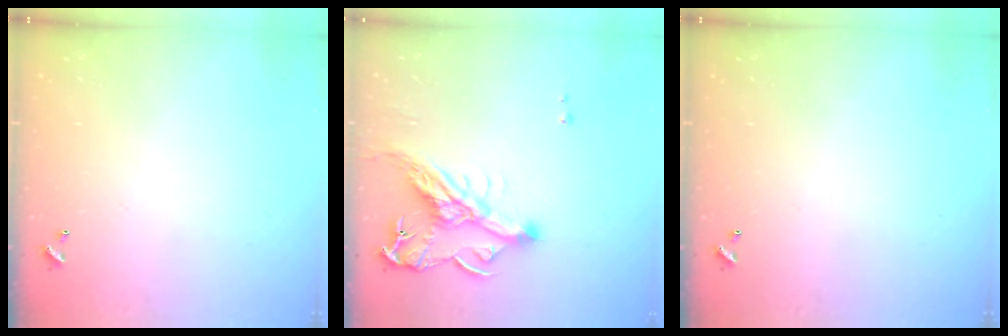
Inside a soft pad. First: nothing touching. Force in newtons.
{"total": 12.8, "press": 12.8, "slide": 1.1}
{"total": 0.0}